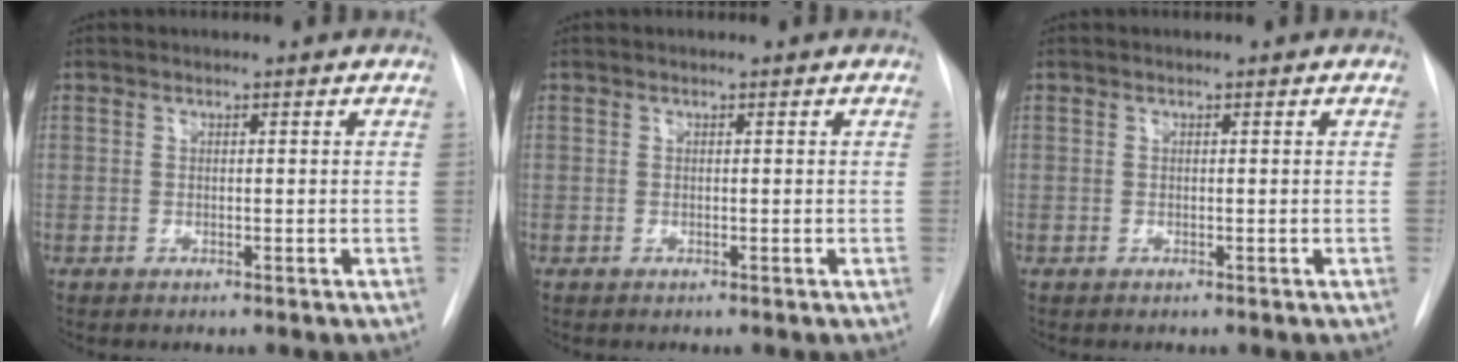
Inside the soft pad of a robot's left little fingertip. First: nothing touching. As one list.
[{"total": 0.0}, {"total": 0.0}]